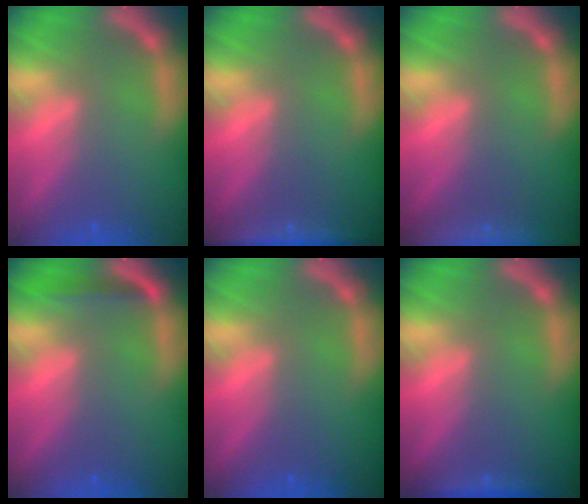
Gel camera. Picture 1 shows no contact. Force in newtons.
{"total": 4.5}
{"total": 8.0}
{"total": 1.9}
{"total": 0.0}
{"total": 1.4}